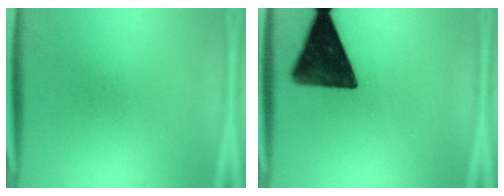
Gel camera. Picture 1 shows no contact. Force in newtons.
{"total": 14.6}